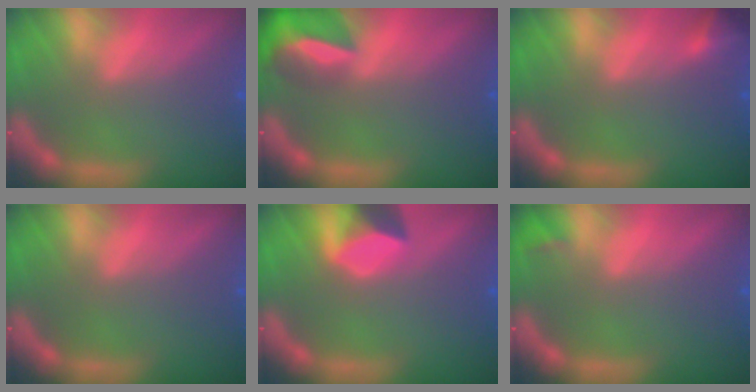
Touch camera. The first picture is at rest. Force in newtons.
{"total": 6.9}
{"total": 1.9}
{"total": 0.0}
{"total": 4.0}
{"total": 0.9}